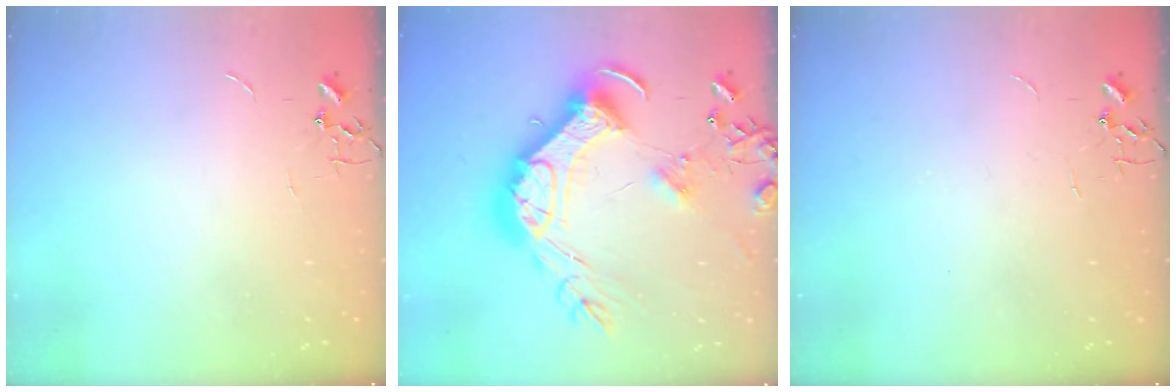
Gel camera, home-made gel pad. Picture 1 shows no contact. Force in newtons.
{"total": 27.8, "press": 27.6, "slide": 3.0}
{"total": 0.0}